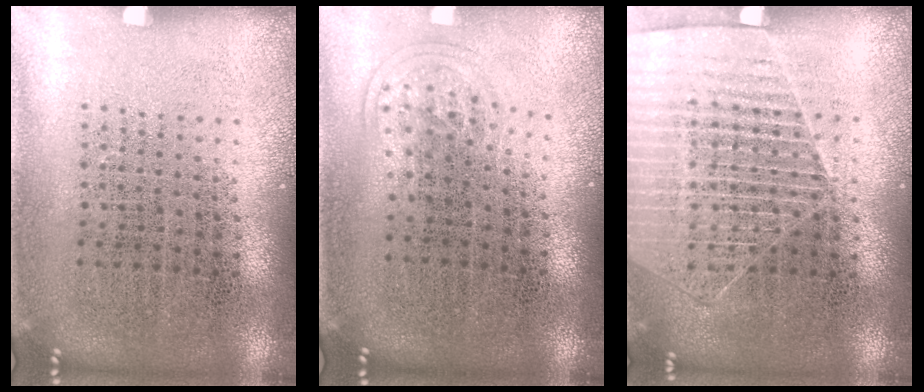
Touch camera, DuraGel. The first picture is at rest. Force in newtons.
{"total": 1.0, "press": 0.6, "slide": 0.7}
{"total": 1.6, "press": 1.4, "slide": 0.7}